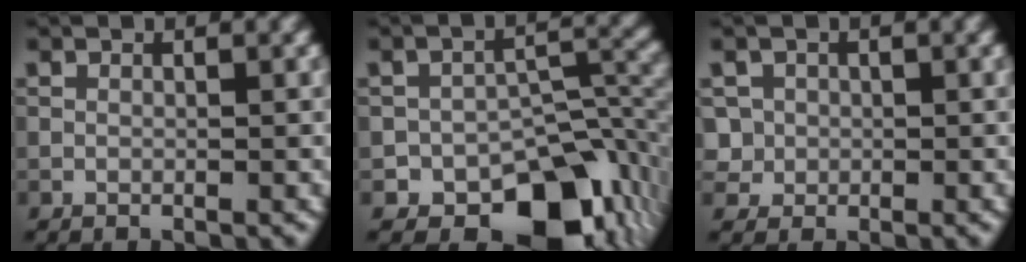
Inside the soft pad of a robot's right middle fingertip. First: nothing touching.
{"total": 10.1, "force": [-6.4, 5.7, 5.5], "torque": [-0.050, -0.011, -0.105]}
{"total": 2.3, "force": [0.2, 2.2, 0.3], "torque": [-0.006, 0.003, 0.011]}